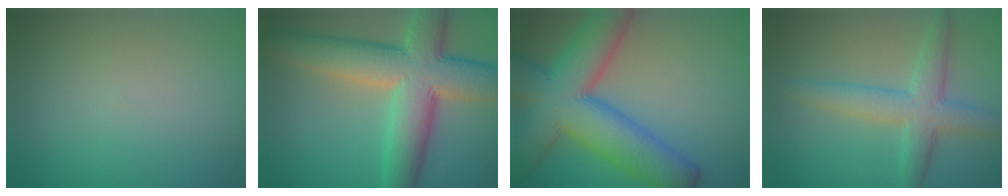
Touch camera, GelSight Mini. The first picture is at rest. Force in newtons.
{"total": 11.1, "press": 11.1, "slide": 0.5}
{"total": 12.5, "press": 12.4, "slide": 0.5}
{"total": 4.7, "press": 4.7, "slide": 0.1}